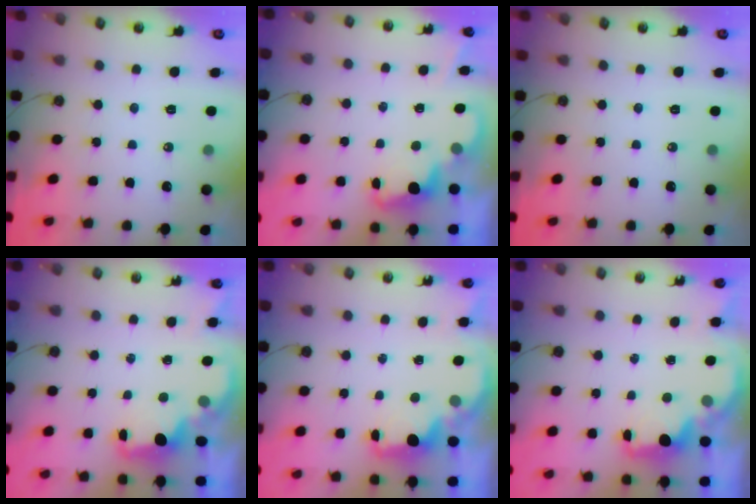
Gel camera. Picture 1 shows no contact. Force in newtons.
{"total": 2.5, "press": 2.4, "slide": 0.5}
{"total": 0.0}
{"total": 1.9, "press": 1.8, "slide": 0.8}
{"total": 2.5, "press": 2.4, "slide": 0.8}
{"total": 2.5, "press": 2.4, "slide": 0.8}